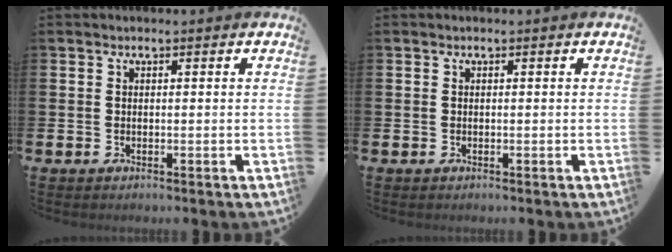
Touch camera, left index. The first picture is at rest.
{"total": 0.0}